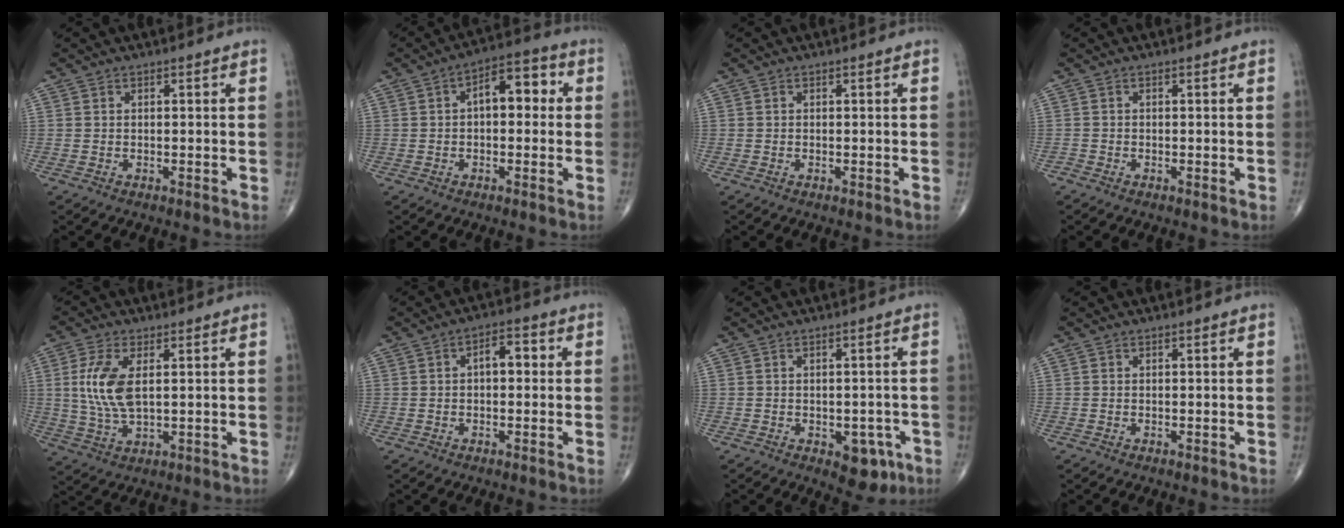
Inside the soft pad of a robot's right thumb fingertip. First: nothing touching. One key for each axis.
{"total": 8.4, "fx": 1.0, "fy": 4.6, "fz": 7.0, "tx": -0.076, "ty": 0.030, "tz": 0.005}
{"total": 0.0}
{"total": 0.5, "fx": -0.4, "fy": 0.2, "fz": 0.3, "tx": -0.006, "ty": -0.003, "tz": -0.013}
{"total": 9.3, "fx": 1.6, "fy": 4.2, "fz": 8.1, "tx": -0.181, "ty": -0.006, "tz": 0.037}
{"total": 4.4, "fx": 0.4, "fy": 2.4, "fz": 3.7, "tx": -0.040, "ty": 0.016, "tz": -0.002}
{"total": 5.8, "fx": -2.4, "fy": 3.5, "fz": 4.0, "tx": -0.018, "ty": 0.010, "tz": -0.022}
{"total": 0.0}